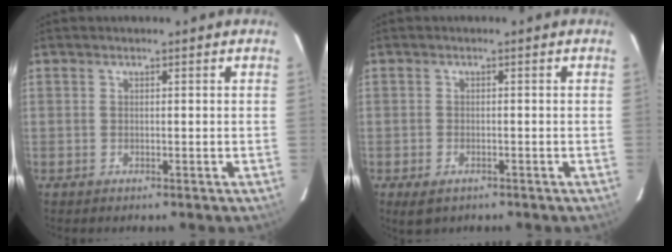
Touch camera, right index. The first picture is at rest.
{"total": 3.2, "force": [-1.9, 1.9, 1.7], "torque": [-0.035, -0.008, -0.030]}